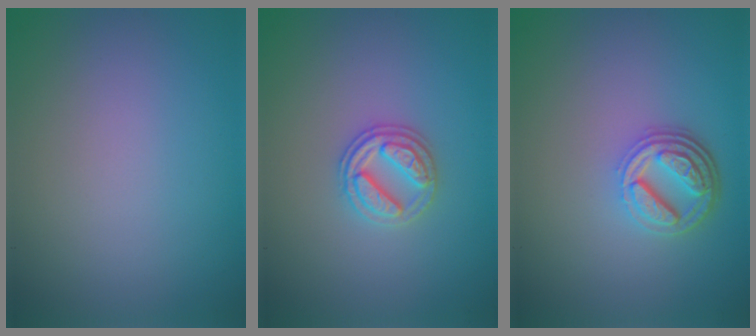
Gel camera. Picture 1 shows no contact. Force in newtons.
{"total": 2.9, "press": 2.8, "slide": 0.9}
{"total": 4.5, "press": 3.4, "slide": 2.9}